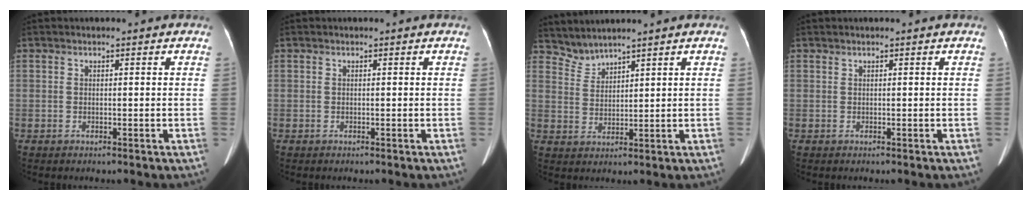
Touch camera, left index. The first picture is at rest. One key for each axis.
{"total": 0.0}
{"total": 3.2, "fx": 3.2, "fy": -0.3, "fz": -0.5, "tx": 0.002, "ty": 0.005, "tz": 0.074}
{"total": 0.0}